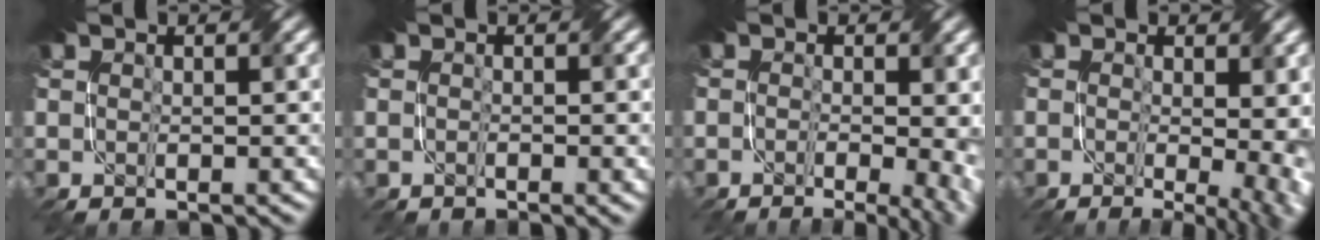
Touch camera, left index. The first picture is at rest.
{"total": 1.1, "force": [-0.5, 0.3, 0.9], "torque": [-0.007, -0.004, -0.004]}
{"total": 8.4, "force": [-1.9, 4.0, 7.1], "torque": [-0.069, -0.008, -0.013]}
{"total": 10.2, "force": [-0.4, 5.5, 8.6], "torque": [-0.101, 0.004, 0.018]}